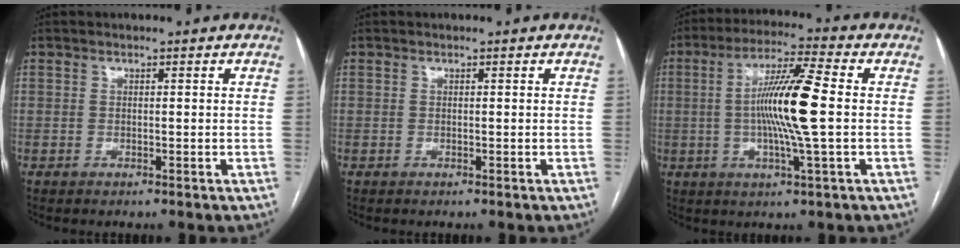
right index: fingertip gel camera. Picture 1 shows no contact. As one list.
[{"total": 0.0}, {"total": 11.9, "force": [-0.2, -0.2, 11.9], "torque": [-0.222, 0.002, -0.009]}]